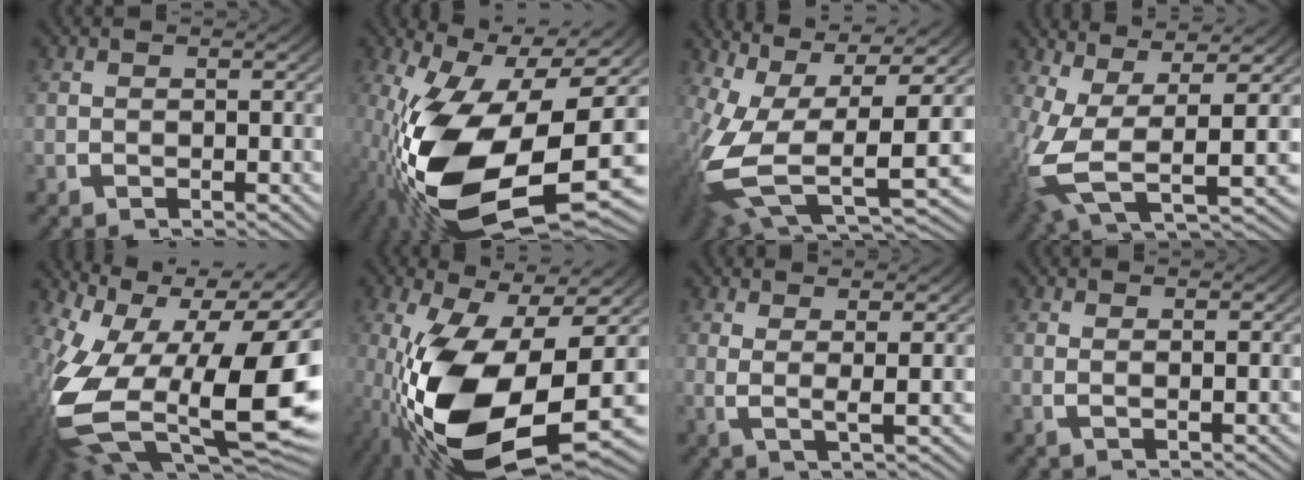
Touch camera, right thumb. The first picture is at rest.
{"total": 21.5, "force": [-2.7, 11.8, 17.8], "torque": [-0.359, -0.073, 0.001]}
{"total": 14.9, "force": [-0.6, 8.7, 12.0], "torque": [-0.255, -0.044, 0.015]}
{"total": 10.3, "force": [0.0, 5.5, 8.7], "torque": [-0.194, -0.033, 0.016]}
{"total": 23.5, "force": [-2.4, 14.0, 18.7], "torque": [-0.362, -0.091, 0.013]}
{"total": 18.4, "force": [-2.5, 9.7, 15.4], "torque": [-0.309, -0.066, -0.001]}
{"total": 2.9, "force": [1.6, 0.0, 2.4], "torque": [-0.051, -0.006, 0.032]}
{"total": 1.0, "force": [0.7, -0.2, 0.7], "torque": [-0.016, -0.004, 0.015]}